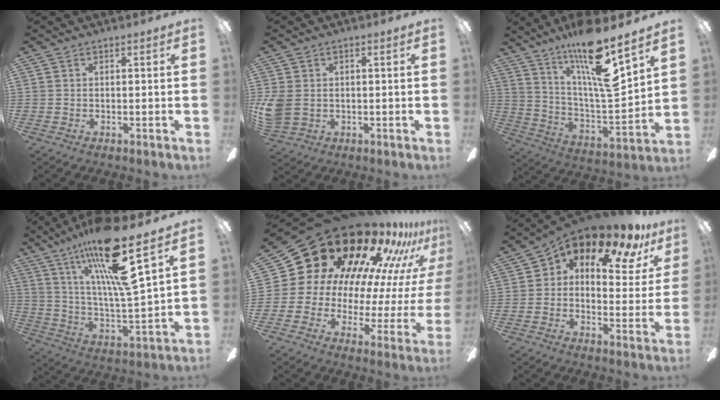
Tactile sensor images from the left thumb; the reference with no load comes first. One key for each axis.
{"total": 5.8, "fx": 0.1, "fy": 4.6, "fz": 3.5, "tx": -0.081, "ty": 0.002, "tz": 0.002}
{"total": 19.3, "fx": 13.6, "fy": 2.9, "fz": 13.4, "tx": -0.244, "ty": -0.090, "tz": 0.218}
{"total": 22.3, "fx": 14.2, "fy": 3.7, "fz": 16.7, "tx": -0.317, "ty": -0.074, "tz": 0.219}
{"total": 25.6, "fx": 17.6, "fy": 13.8, "fz": 12.4, "tx": -0.184, "ty": -0.166, "tz": 0.339}
{"total": 11.4, "fx": 8.2, "fy": 5.3, "fz": 5.9, "tx": -0.098, "ty": -0.059, "tz": 0.144}